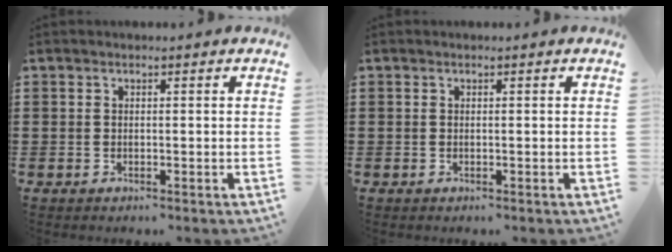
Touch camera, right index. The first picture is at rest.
{"total": 0.0}